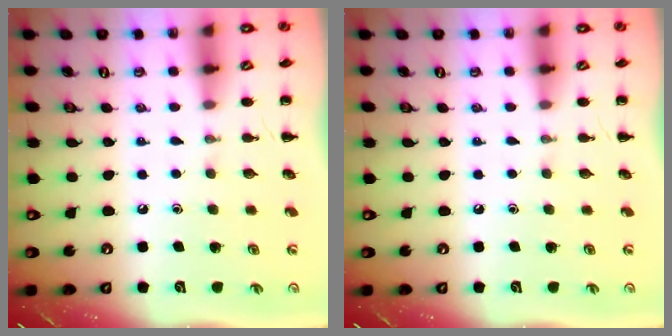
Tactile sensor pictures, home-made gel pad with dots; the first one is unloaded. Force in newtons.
{"total": 0.0}